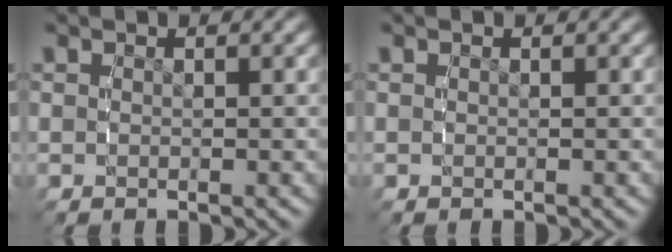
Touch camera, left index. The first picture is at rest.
{"total": 0.0}